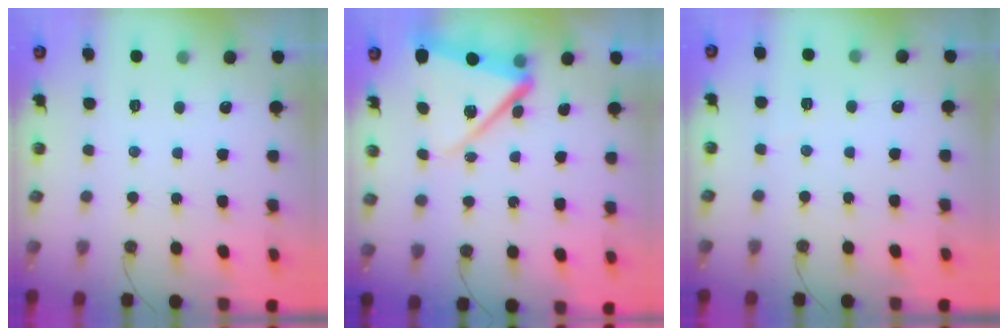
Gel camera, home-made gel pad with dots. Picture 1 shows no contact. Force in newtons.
{"total": 12.3, "press": 12.2, "slide": 1.5}
{"total": 2.9, "press": 1.5, "slide": 2.5}